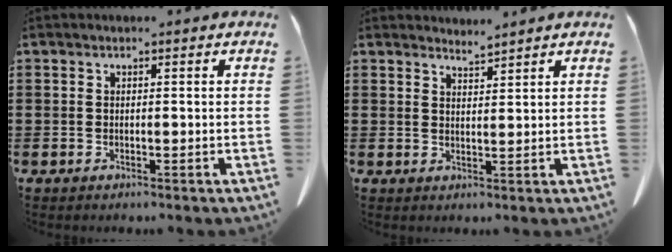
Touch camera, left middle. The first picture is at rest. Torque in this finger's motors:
{"motor_torque": [-0.77, 0.80, -0.02, 0.01]}